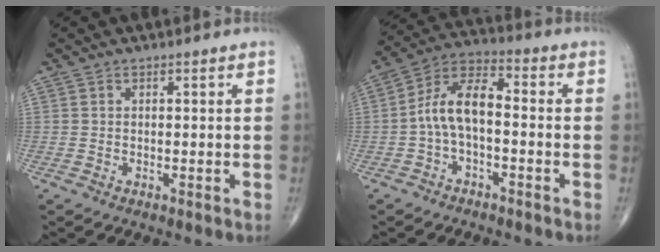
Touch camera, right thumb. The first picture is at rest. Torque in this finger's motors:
{"motor_torque": [0.15, 0.13, 0.71, 0.00, 0.16]}